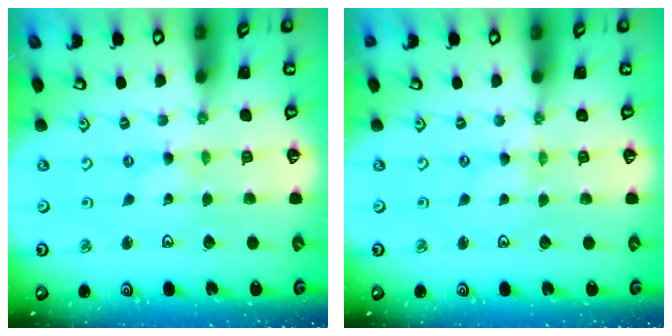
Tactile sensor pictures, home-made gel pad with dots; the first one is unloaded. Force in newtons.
{"total": 0.0}